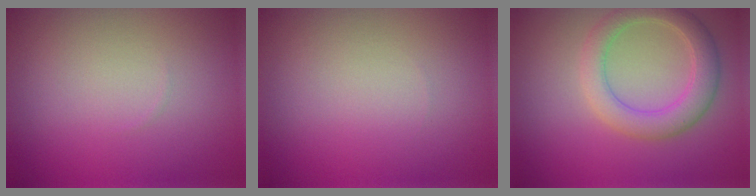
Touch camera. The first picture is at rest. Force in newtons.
{"total": 0.0}
{"total": 4.1, "press": 4.1, "slide": 0.1}